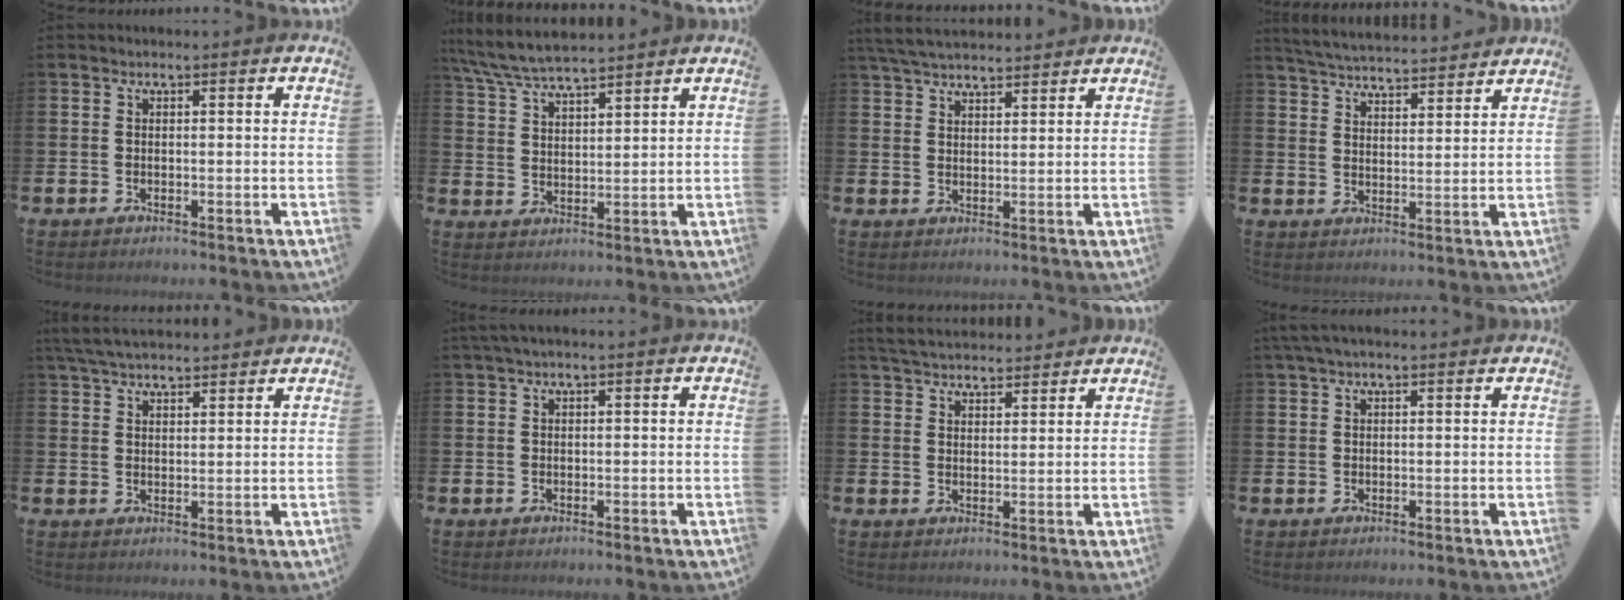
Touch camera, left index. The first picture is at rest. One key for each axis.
{"total": 6.4, "fx": 6.1, "fy": 0.6, "fz": 1.9, "tx": -0.058, "ty": -0.025, "tz": 0.111}
{"total": 4.8, "fx": 4.6, "fy": 1.0, "fz": 1.1, "tx": -0.036, "ty": -0.012, "tz": 0.085}
{"total": 5.2, "fx": 5.2, "fy": 0.4, "fz": 0.3, "tx": -0.022, "ty": -0.037, "tz": 0.090}
{"total": 5.1, "fx": 4.7, "fy": 1.1, "fz": 1.4, "tx": -0.035, "ty": -0.013, "tz": 0.087}
{"total": 0.9, "fx": 0.5, "fy": 0.0, "fz": 0.7, "tx": -0.020, "ty": 0.005, "tz": 0.010}
{"total": 4.6, "fx": 4.4, "fy": 0.9, "fz": 0.5, "tx": -0.017, "ty": -0.021, "tz": 0.080}
{"total": 1.9, "fx": 1.4, "fy": 0.3, "fz": 1.3, "tx": -0.021, "ty": 0.003, "tz": 0.024}